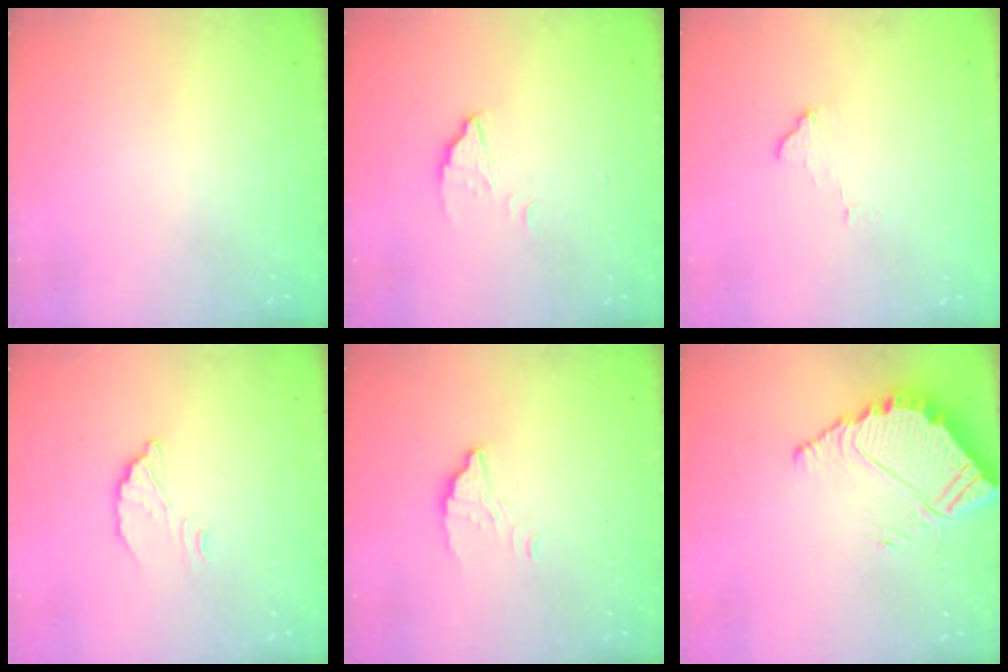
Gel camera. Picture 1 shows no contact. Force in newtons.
{"total": 2.2, "press": 2.2, "slide": 0.1}
{"total": 7.1, "press": 7.1, "slide": 0.4}
{"total": 3.8, "press": 3.8, "slide": 0.3}
{"total": 2.8, "press": 2.8, "slide": 0.3}
{"total": 6.8, "press": 6.8, "slide": 0.4}